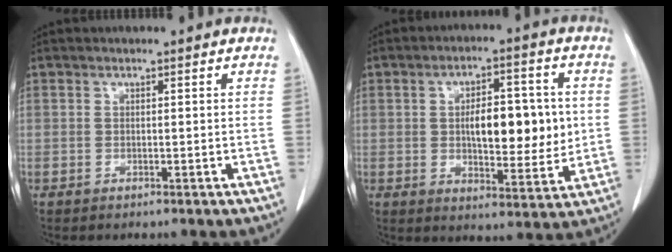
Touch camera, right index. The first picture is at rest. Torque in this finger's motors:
{"motor_torque": [0.99, -0.52, 0.54, 0.12]}